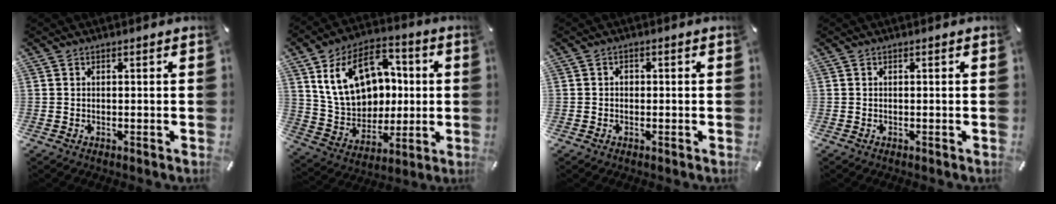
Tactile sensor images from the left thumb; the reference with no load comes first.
{"total": 18.7, "force": [4.7, 14.5, 10.8], "torque": [-0.204, 0.000, 0.096]}
{"total": 1.3, "force": [-0.4, 1.0, 0.6], "torque": [-0.012, 0.005, -0.011]}
{"total": 0.0}